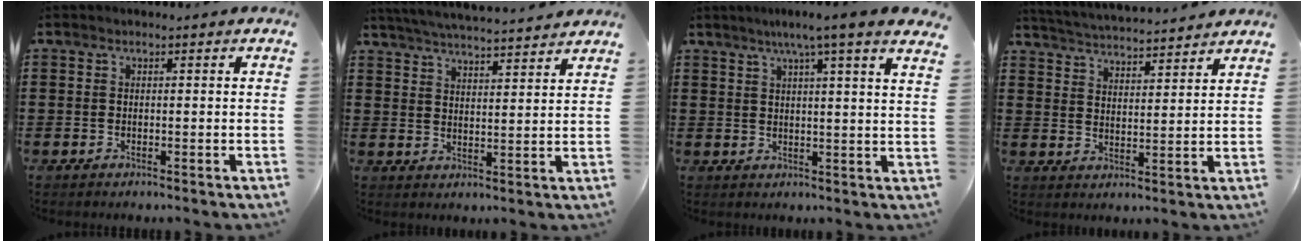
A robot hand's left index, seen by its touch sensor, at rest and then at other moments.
{"total": 4.8, "force": [4.7, -0.6, 0.9], "torque": [-0.036, -0.029, 0.082]}
{"total": 5.7, "force": [4.0, -1.0, 3.9], "torque": [-0.086, -0.012, 0.065]}
{"total": 3.6, "force": [3.6, -0.4, 0.0], "torque": [-0.018, -0.027, 0.059]}